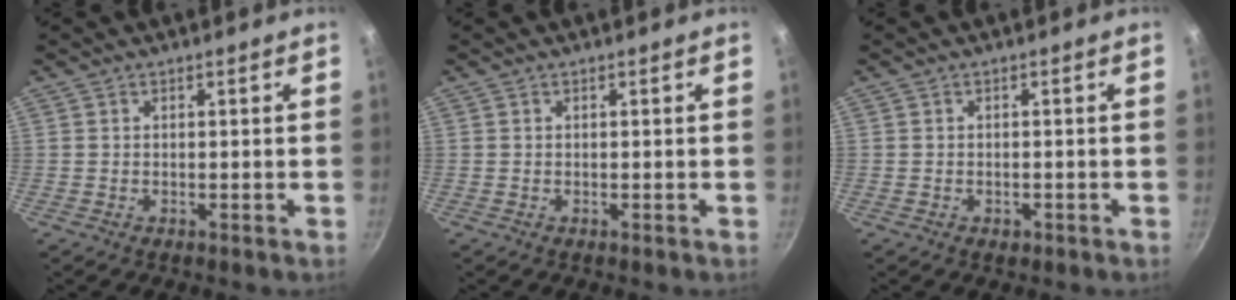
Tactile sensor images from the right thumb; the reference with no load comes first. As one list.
[{"total": 0.0}, {"total": 1.2, "force": [-0.6, 0.9, 0.6], "torque": [-0.009, 0.003, -0.005]}]